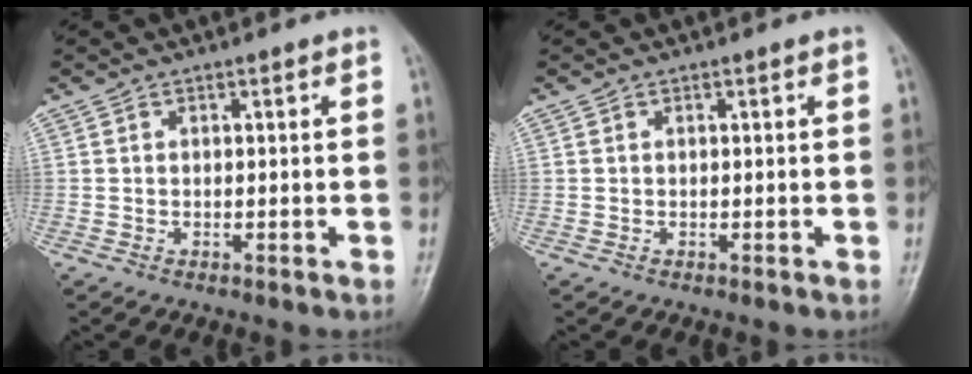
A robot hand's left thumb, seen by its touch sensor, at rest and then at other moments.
{"total": 0.0}